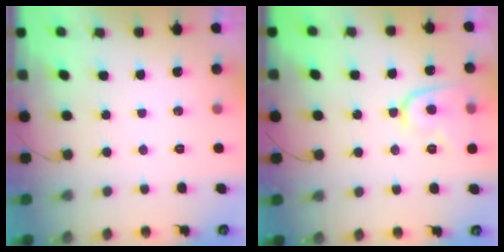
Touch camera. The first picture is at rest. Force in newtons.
{"total": 9.9, "press": 9.9, "slide": 0.9}